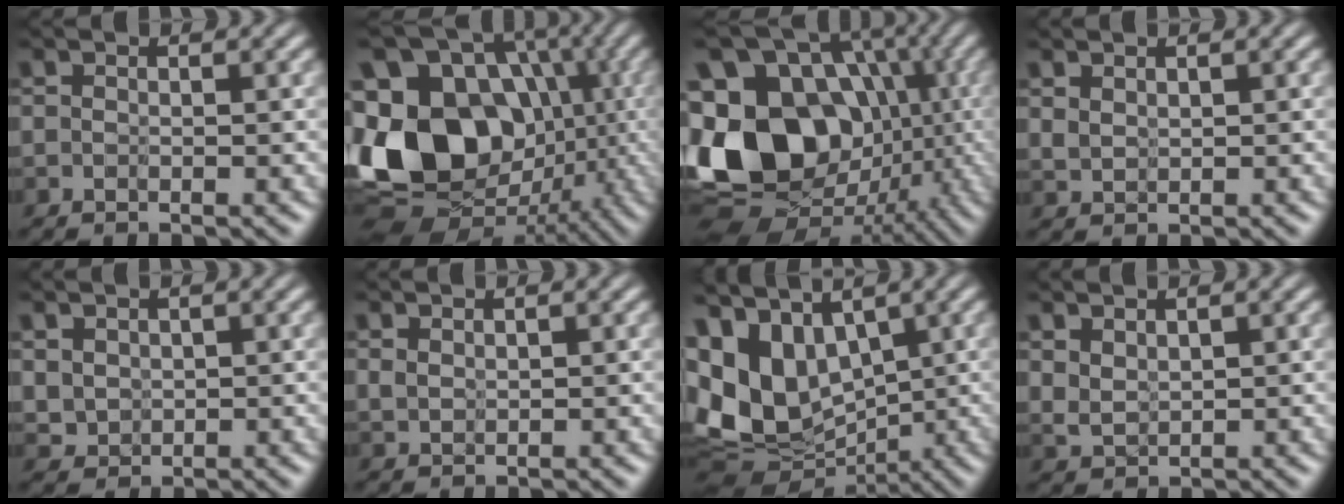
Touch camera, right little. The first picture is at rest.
{"total": 14.8, "force": [-1.2, 11.6, 9.1], "torque": [-0.198, 0.000, -0.007]}
{"total": 16.5, "force": [-1.2, 13.0, 10.1], "torque": [-0.215, -0.008, 0.004]}
{"total": 1.0, "force": [0.9, 0.4, 0.3], "torque": [-0.029, -0.001, 0.019]}
{"total": 1.8, "force": [0.9, 1.5, 0.6], "torque": [-0.035, 0.002, 0.020]}
{"total": 0.5, "force": [0.5, -0.1, -0.1], "torque": [-0.020, -0.010, 0.019]}
{"total": 5.8, "force": [1.6, 3.7, 4.1], "torque": [-0.109, -0.018, 0.036]}
{"total": 1.3, "force": [1.1, 0.5, 0.5], "torque": [-0.042, -0.007, 0.027]}